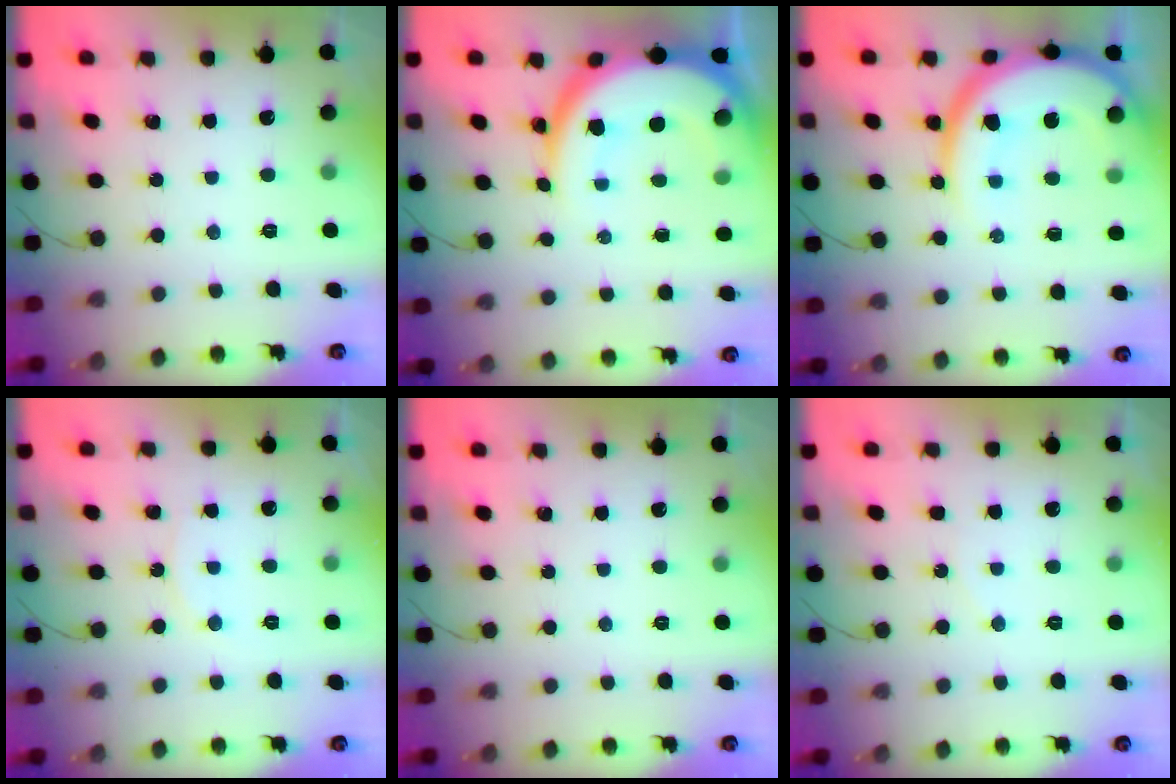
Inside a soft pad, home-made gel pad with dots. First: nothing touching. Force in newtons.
{"total": 15.7, "press": 15.7, "slide": 1.2}
{"total": 16.8, "press": 16.7, "slide": 1.6}
{"total": 5.3, "press": 5.3, "slide": 0.7}
{"total": 0.0}
{"total": 4.4, "press": 4.4, "slide": 0.4}